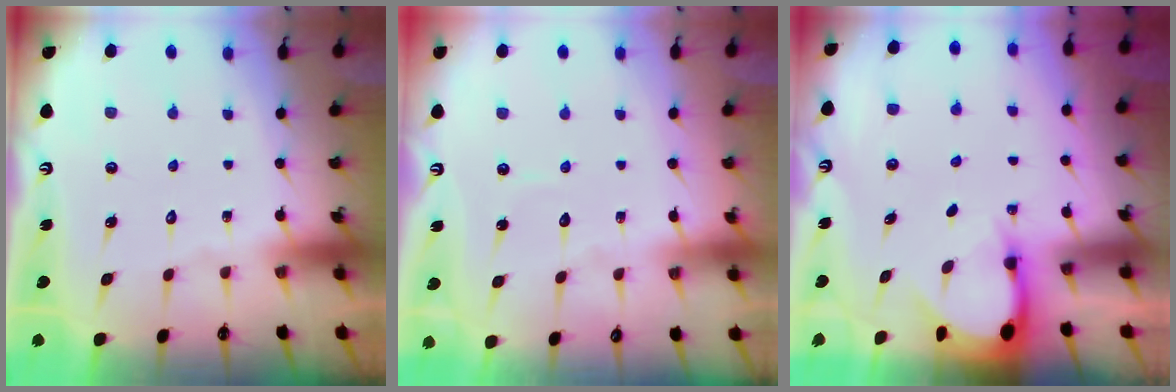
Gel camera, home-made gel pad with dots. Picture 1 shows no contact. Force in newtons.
{"total": 3.5, "press": 3.5, "slide": 0.3}
{"total": 3.3, "press": 3.3, "slide": 0.3}